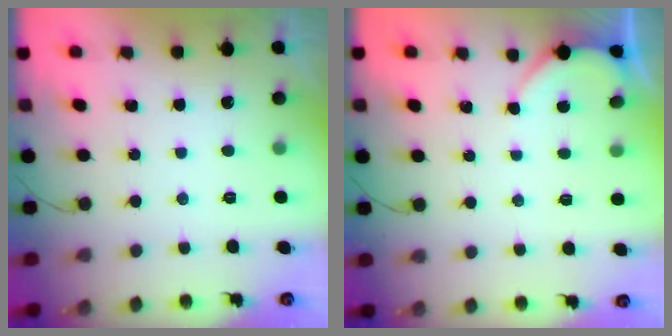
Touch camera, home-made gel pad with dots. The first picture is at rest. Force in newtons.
{"total": 3.1, "press": 3.1, "slide": 0.2}